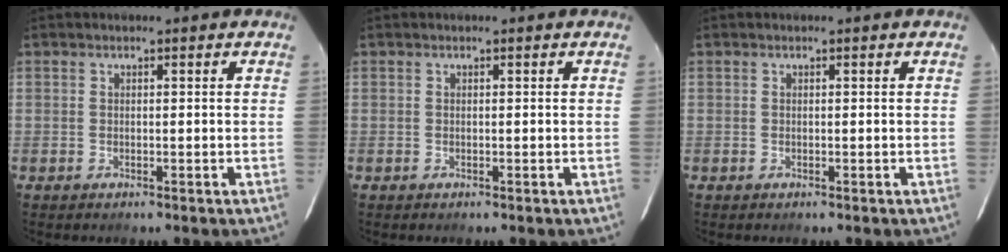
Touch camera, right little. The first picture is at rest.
{"total": 0.0}
{"total": 0.0}